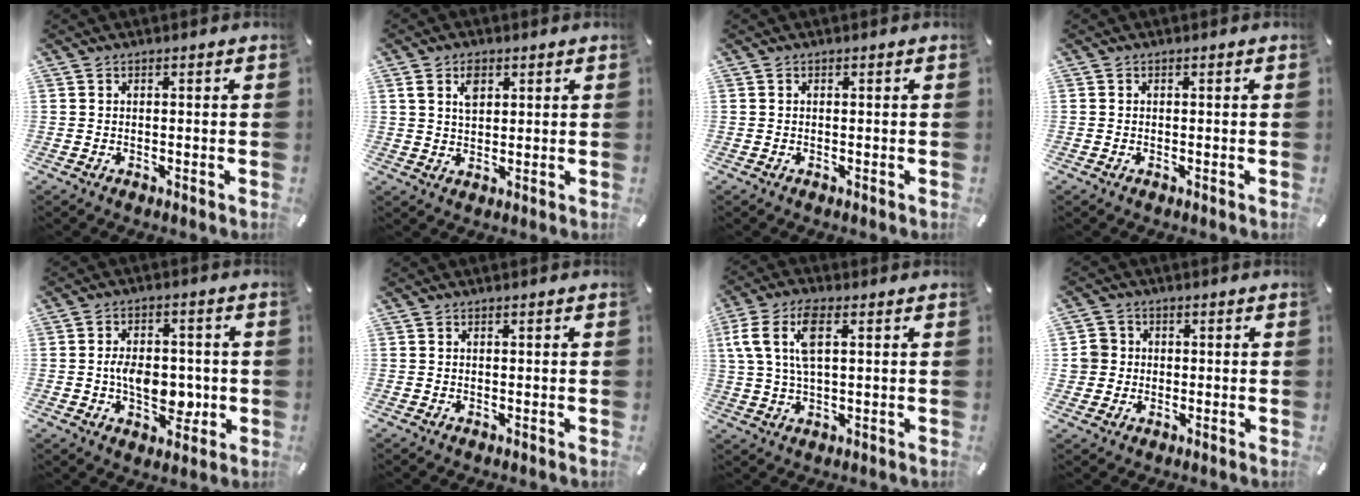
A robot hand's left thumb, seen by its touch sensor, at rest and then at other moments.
{"total": 5.1, "force": [2.3, 3.3, 3.0], "torque": [-0.053, 0.002, 0.038]}
{"total": 0.0}
{"total": 0.0}
{"total": 9.8, "force": [-1.3, 6.5, 7.2], "torque": [-0.097, 0.005, -0.021]}
{"total": 0.0}
{"total": 10.3, "force": [3.1, 5.0, 8.5], "torque": [-0.195, 0.005, 0.052]}
{"total": 5.3, "force": [0.3, 5.2, 0.7], "torque": [-0.029, 0.015, 0.008]}